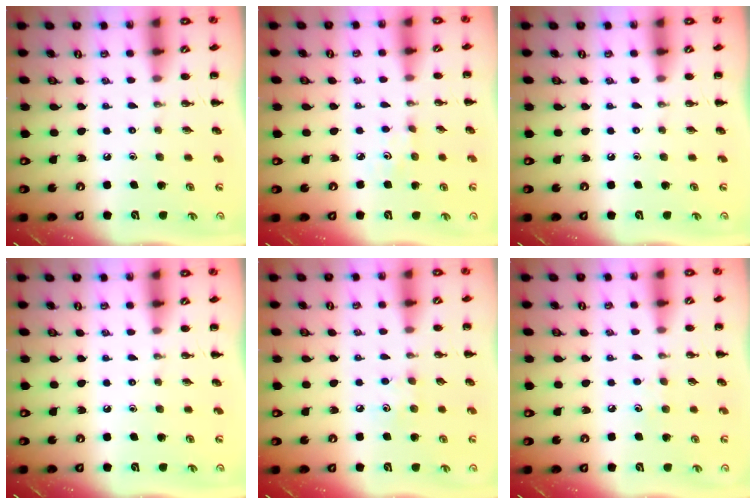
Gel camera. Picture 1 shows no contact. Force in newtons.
{"total": 2.2, "press": 2.1, "slide": 0.7}
{"total": 0.0}
{"total": 0.0}
{"total": 5.9, "press": 5.7, "slide": 1.4}
{"total": 4.6, "press": 4.3, "slide": 1.4}